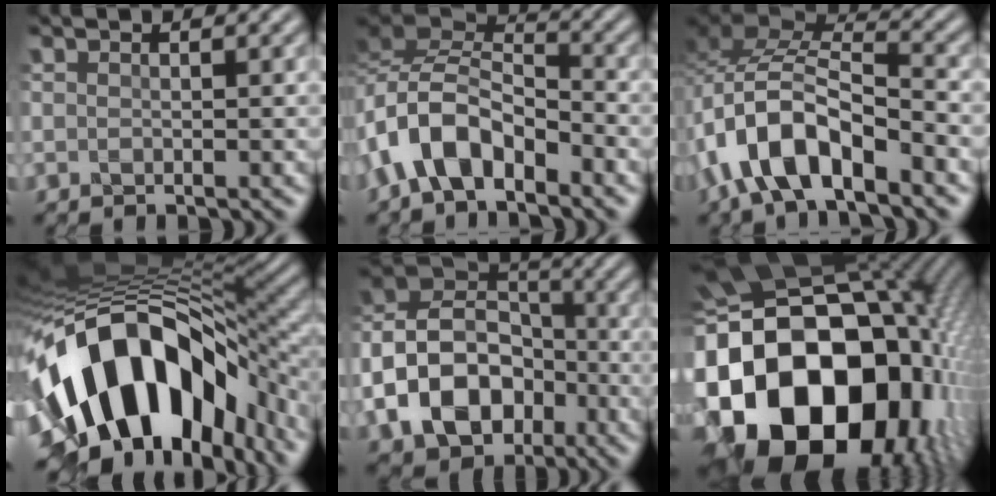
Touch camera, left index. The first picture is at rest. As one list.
[{"total": 6.2, "force": [-3.5, 3.3, 3.9], "torque": [-0.060, 0.006, -0.079]}, {"total": 9.0, "force": [-4.9, 4.0, 6.4], "torque": [-0.113, 0.013, -0.098]}, {"total": 16.1, "force": [-4.4, 9.3, 12.3], "torque": [-0.203, 0.005, -0.068]}, {"total": 10.3, "force": [-3.7, 7.6, 5.9], "torque": [-0.113, 0.010, -0.080]}, {"total": 23.5, "force": [-5.3, 18.1, 14.1], "torque": [-0.289, -0.057, -0.114]}]